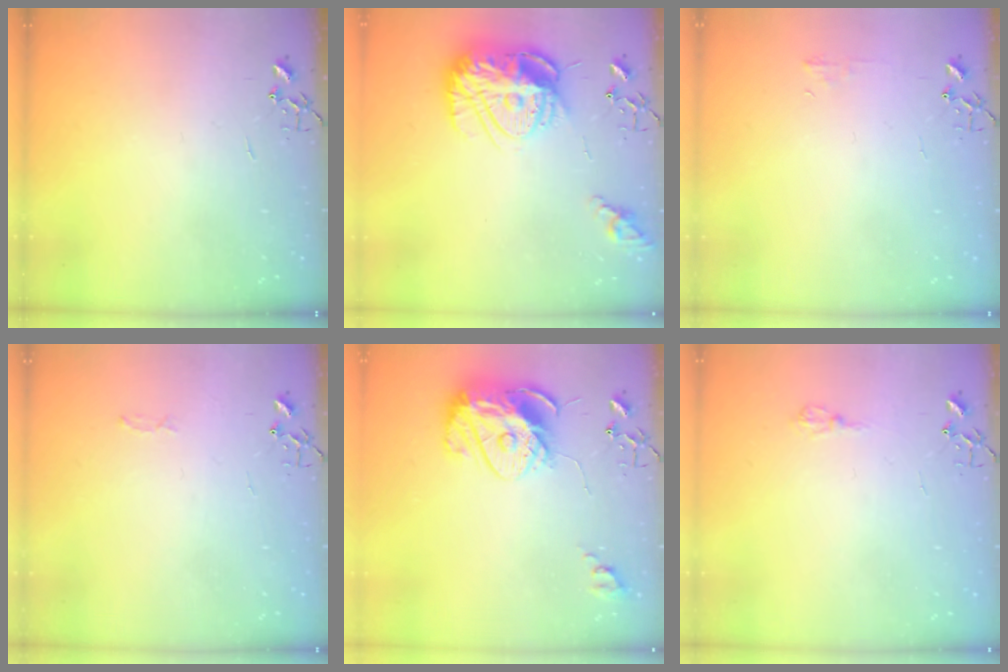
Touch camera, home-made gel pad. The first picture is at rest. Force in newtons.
{"total": 17.2, "press": 17.2, "slide": 1.4}
{"total": 4.8, "press": 4.7, "slide": 0.7}
{"total": 2.8, "press": 2.8, "slide": 0.4}
{"total": 13.9, "press": 13.8, "slide": 1.3}
{"total": 6.5, "press": 6.4, "slide": 0.8}